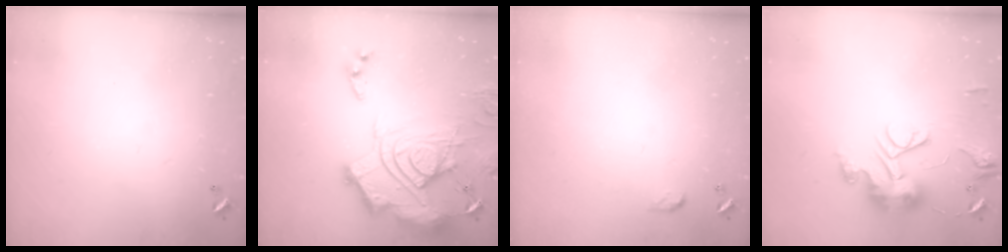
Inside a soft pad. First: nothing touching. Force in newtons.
{"total": 26.0, "press": 25.8, "slide": 3.2}
{"total": 4.4, "press": 4.4, "slide": 0.6}
{"total": 13.5, "press": 13.5, "slide": 1.0}